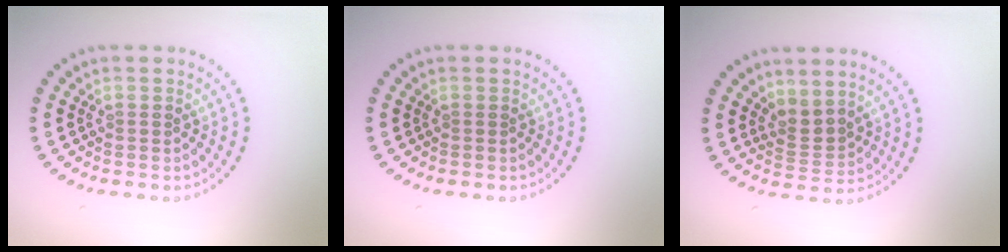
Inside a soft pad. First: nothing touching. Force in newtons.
{"total": 0.0}
{"total": 2.3, "press": 1.5, "slide": 1.7}